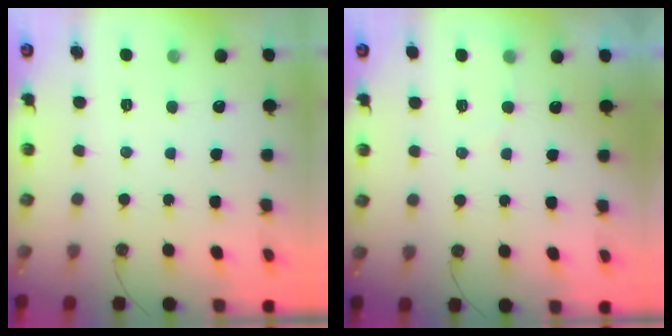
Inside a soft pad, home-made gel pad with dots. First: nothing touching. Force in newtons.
{"total": 2.6, "press": 2.6, "slide": 0.3}